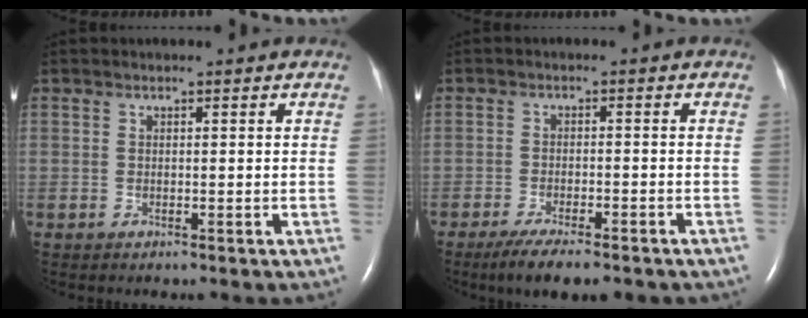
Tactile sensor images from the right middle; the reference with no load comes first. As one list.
[{"total": 8.6, "force": [-6.7, 1.9, 5.2], "torque": [-0.078, -0.015, -0.096]}]